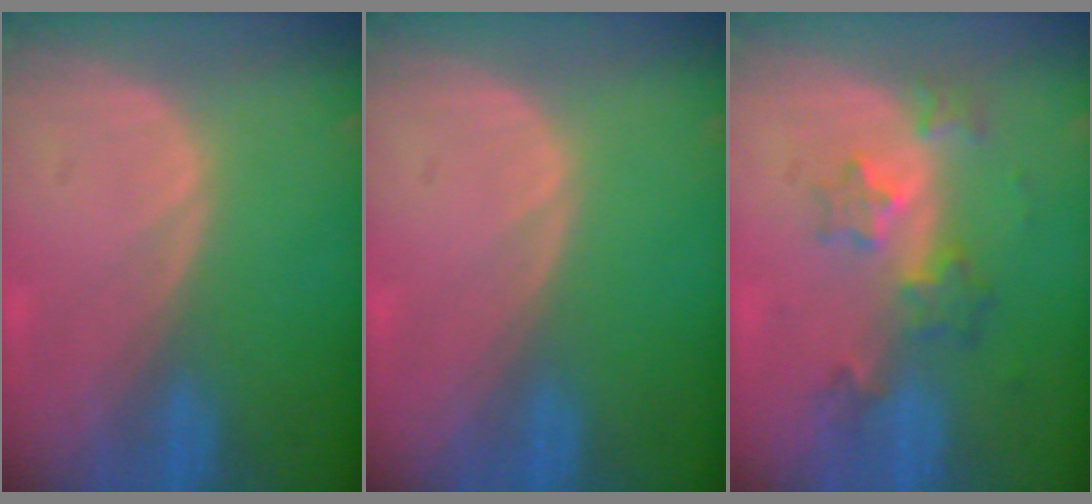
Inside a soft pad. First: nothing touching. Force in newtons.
{"total": 0.0}
{"total": 5.8, "press": 5.3, "slide": 2.3}